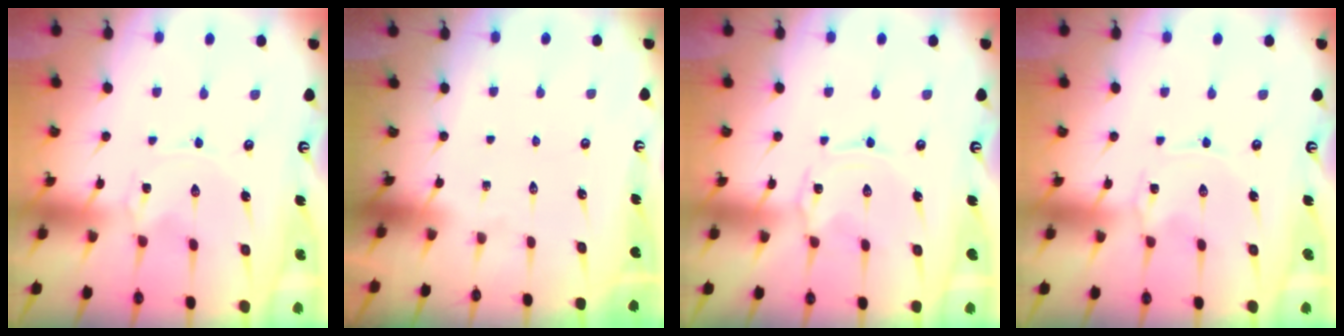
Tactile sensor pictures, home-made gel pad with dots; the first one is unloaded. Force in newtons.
{"total": 0.0}
{"total": 1.0, "press": 1.0, "slide": 0.1}
{"total": 0.6, "press": 0.6, "slide": 0.1}